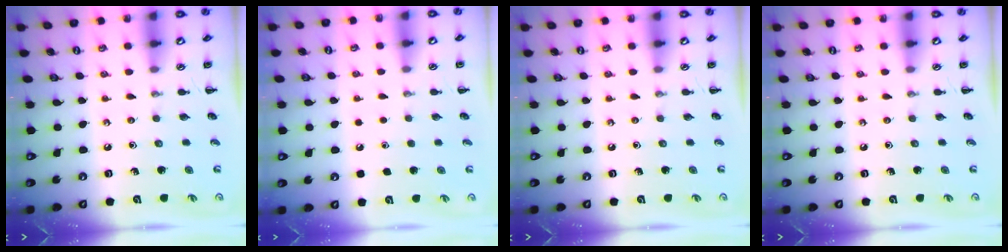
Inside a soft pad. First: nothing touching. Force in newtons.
{"total": 2.3, "press": 2.3, "slide": 0.1}
{"total": 0.0}
{"total": 0.0}